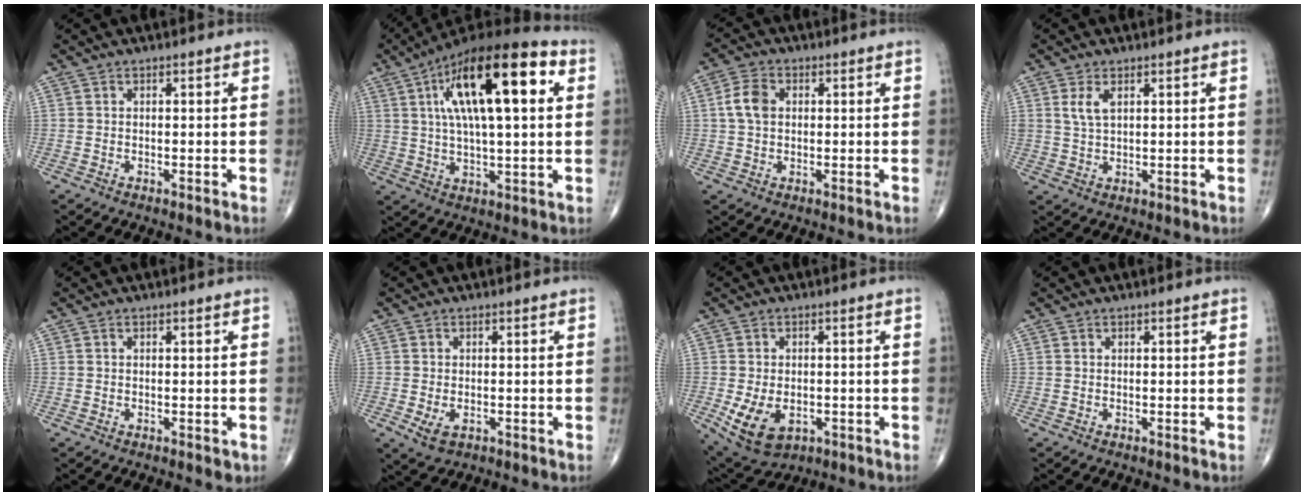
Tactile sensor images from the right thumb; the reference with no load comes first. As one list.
[{"total": 22.9, "force": [6.4, 7.9, 20.5], "torque": [-0.334, 0.016, 0.097]}, {"total": 5.2, "force": [0.8, 3.7, 3.6], "torque": [-0.072, 0.008, 0.009]}, {"total": 3.4, "force": [1.5, 1.7, 2.6], "torque": [-0.053, -0.003, 0.034]}, {"total": 1.3, "force": [-0.1, 0.7, 1.0], "torque": [-0.010, -0.002, -0.001]}, {"total": 3.6, "force": [-1.1, 2.2, 2.6], "torque": [-0.048, -0.002, -0.013]}, {"total": 9.3, "force": [-2.5, 6.0, 6.6], "torque": [-0.114, -0.001, -0.029]}, {"total": 0.0}]